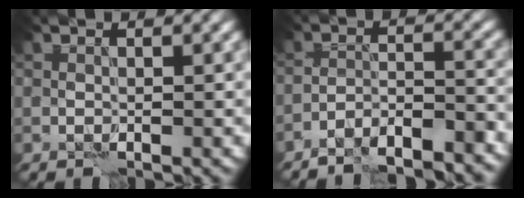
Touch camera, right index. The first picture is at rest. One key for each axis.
{"total": 6.6, "fx": -5.9, "fy": 1.1, "fz": 2.8, "tx": -0.041, "ty": 0.008, "tz": -0.096}